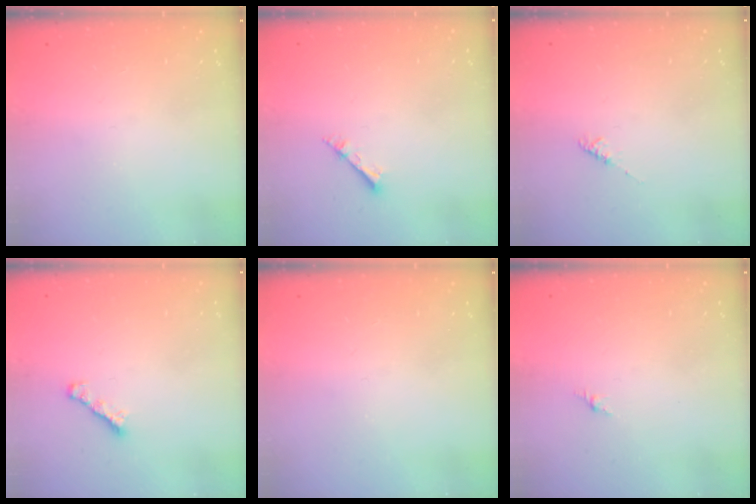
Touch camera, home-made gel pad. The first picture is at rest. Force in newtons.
{"total": 2.6, "press": 2.6, "slide": 0.3}
{"total": 2.0, "press": 1.9, "slide": 0.4}
{"total": 1.6, "press": 1.4, "slide": 0.6}
{"total": 0.0}
{"total": 0.0}